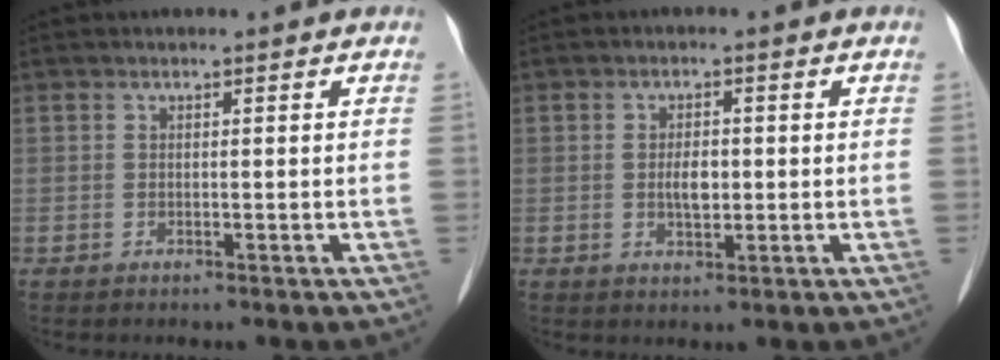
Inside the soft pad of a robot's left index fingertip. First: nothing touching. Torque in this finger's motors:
{"motor_torque": [0.77, -0.02, 0.21, 0.06]}